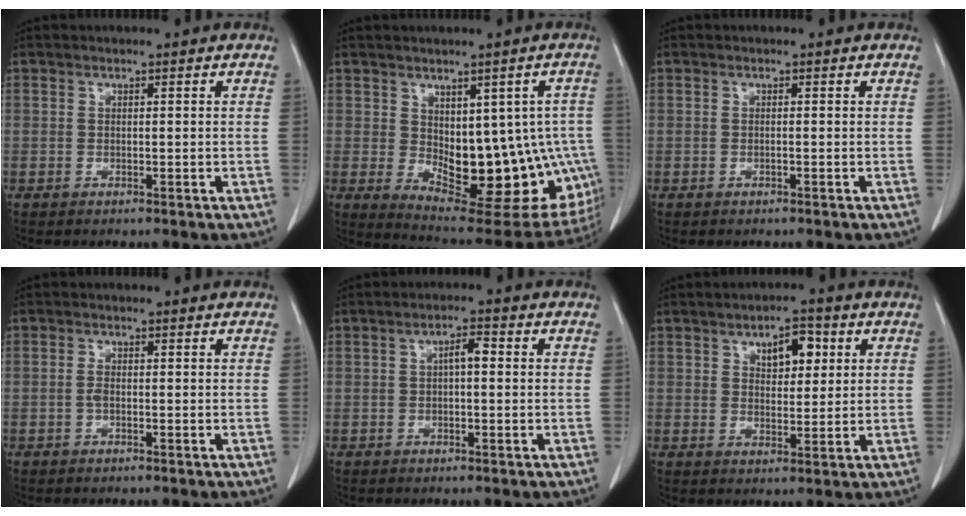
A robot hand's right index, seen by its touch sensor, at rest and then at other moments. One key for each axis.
{"total": 19.1, "fx": -2.6, "fy": 9.2, "fz": 16.5, "tx": -0.162, "ty": 0.003, "tz": -0.005}
{"total": 0.0}
{"total": 1.1, "fx": -0.4, "fy": 0.3, "fz": 1.0, "tx": -0.021, "ty": 0.002, "tz": -0.009}
{"total": 2.6, "fx": 0.2, "fy": 0.7, "fz": 2.5, "tx": -0.041, "ty": 0.006, "tz": 0.002}
{"total": 5.5, "fx": 2.3, "fy": 2.7, "fz": 4.3, "tx": -0.065, "ty": 0.007, "tz": 0.036}